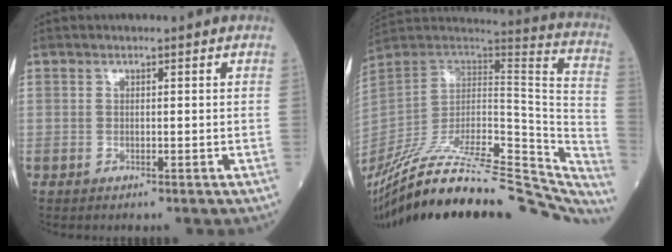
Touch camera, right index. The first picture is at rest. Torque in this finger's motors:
{"motor_torque": [-0.37, -1.47, 1.02, 0.21]}